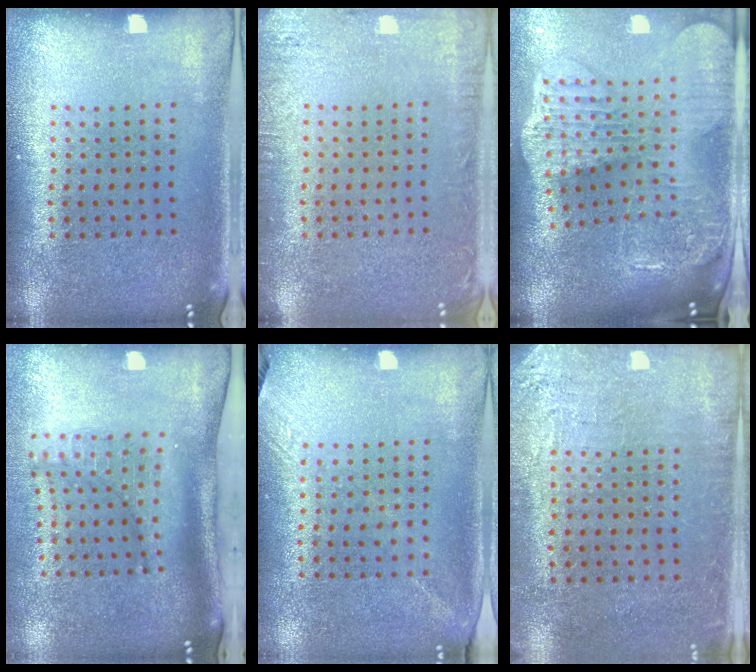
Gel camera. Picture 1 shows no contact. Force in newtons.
{"total": 2.2, "press": 2.1, "slide": 0.3}
{"total": 4.3, "press": 3.3, "slide": 2.8}
{"total": 2.1, "press": 1.5, "slide": 1.5}
{"total": 1.4, "press": 1.0, "slide": 0.9}
{"total": 2.7, "press": 2.3, "slide": 1.3}